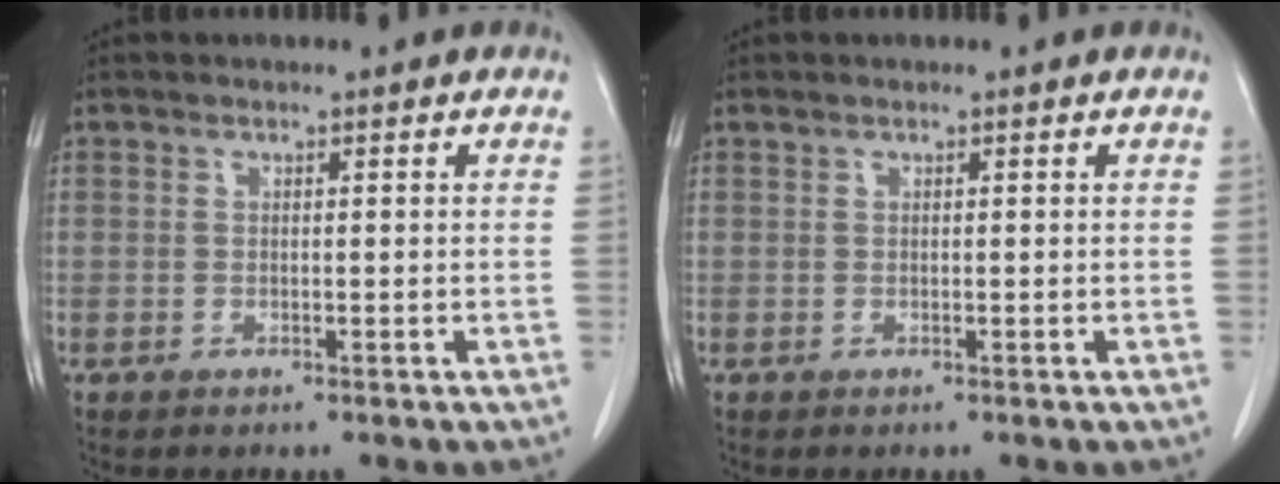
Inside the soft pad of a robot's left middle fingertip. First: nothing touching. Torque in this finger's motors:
{"motor_torque": [0.14, -0.41, -0.06, -0.01]}